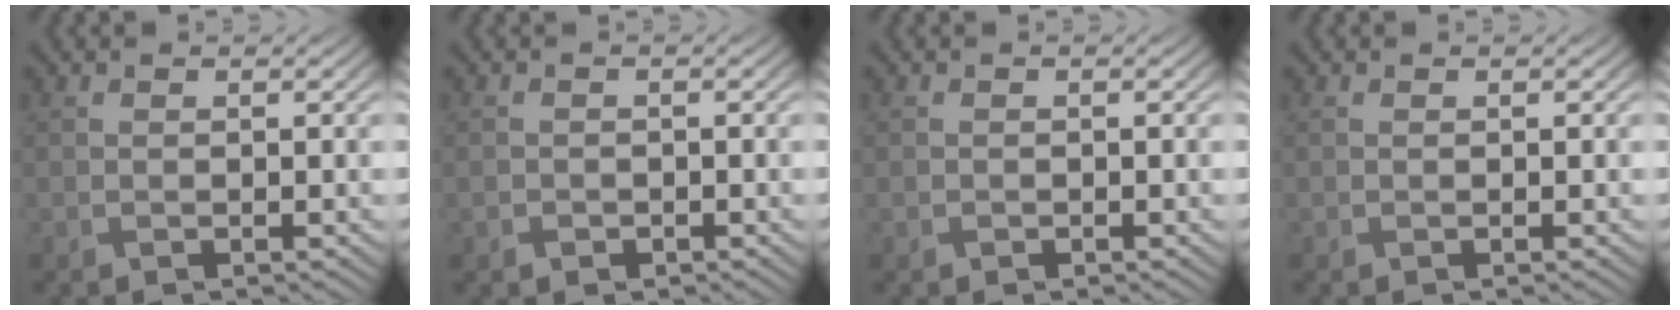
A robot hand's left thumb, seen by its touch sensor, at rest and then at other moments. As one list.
[{"total": 1.1, "force": [-0.6, 0.9, 0.2], "torque": [0.001, -0.003, -0.012]}, {"total": 0.5, "force": [-0.3, 0.5, 0.0], "torque": [0.002, -0.005, -0.005]}, {"total": 0.0}]